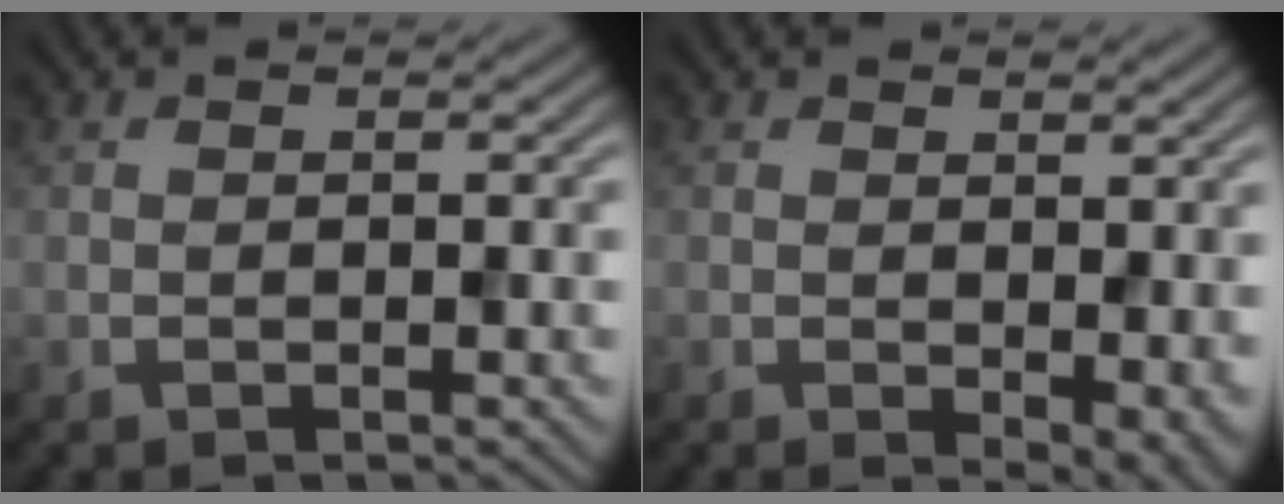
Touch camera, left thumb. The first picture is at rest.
{"total": 4.5, "force": [-0.4, 2.4, 3.7], "torque": [-0.054, -0.015, 0.004]}